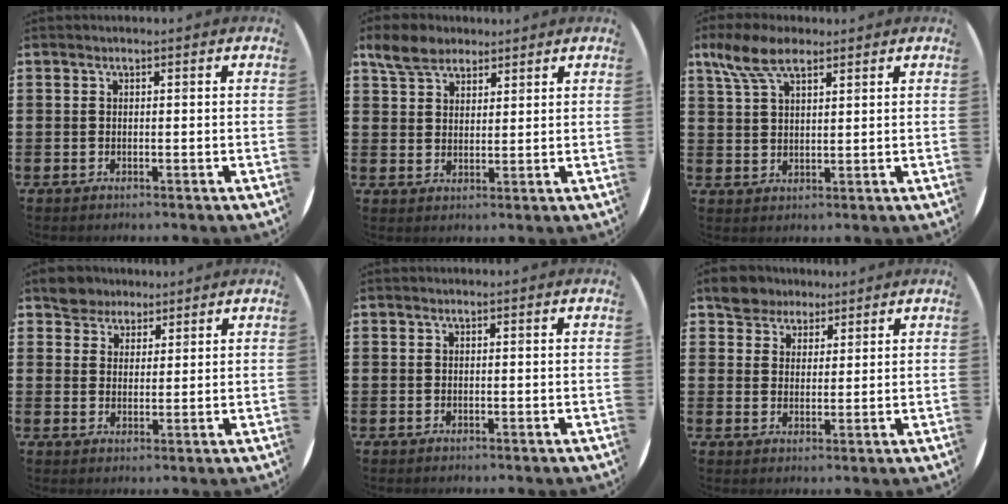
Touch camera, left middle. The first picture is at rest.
{"total": 5.1, "force": [4.2, 2.6, 1.4], "torque": [-0.034, -0.003, 0.080]}
{"total": 6.6, "force": [4.4, 2.7, 4.1], "torque": [-0.090, 0.000, 0.082]}
{"total": 4.2, "force": [3.7, 1.9, -0.4], "torque": [-0.001, -0.003, 0.073]}
{"total": 0.0}
{"total": 4.5, "force": [4.0, 2.2, -0.1], "torque": [-0.009, -0.002, 0.076]}